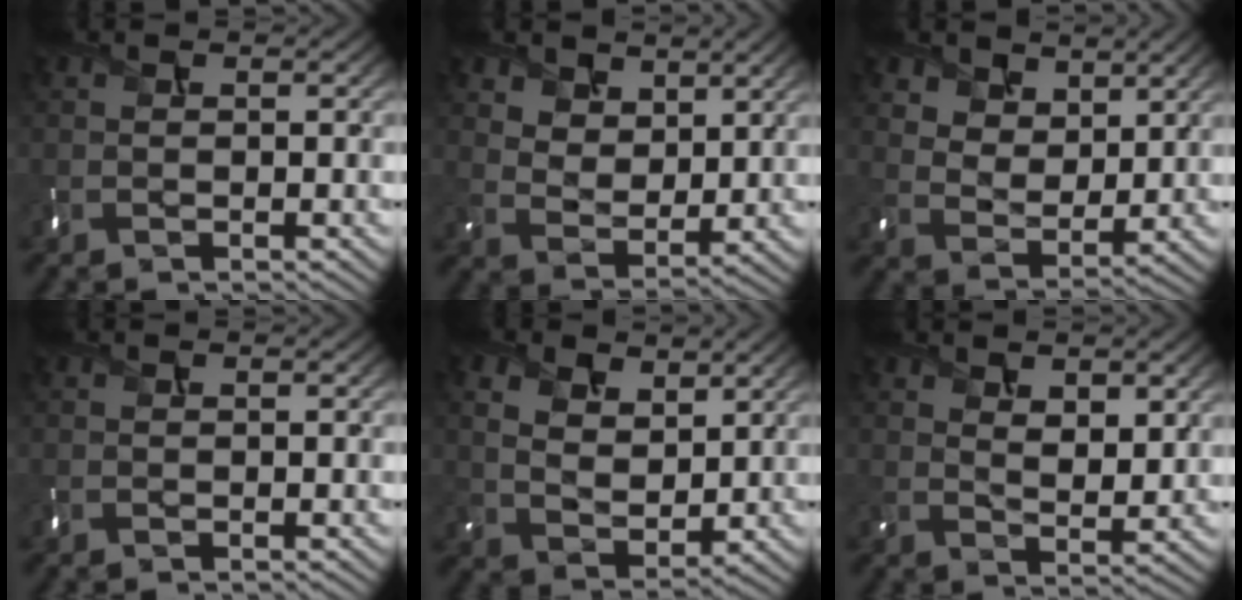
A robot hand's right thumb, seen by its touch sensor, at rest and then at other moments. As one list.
[{"total": 6.0, "force": [4.1, 3.5, 2.7], "torque": [-0.068, -0.017, 0.082]}, {"total": 6.8, "force": [4.8, 3.9, 2.9], "torque": [-0.075, -0.022, 0.100]}, {"total": 0.0}, {"total": 7.7, "force": [4.3, 4.7, 4.3], "torque": [-0.129, -0.007, 0.085]}, {"total": 5.1, "force": [2.8, 2.5, 3.4], "torque": [-0.069, -0.013, 0.055]}]